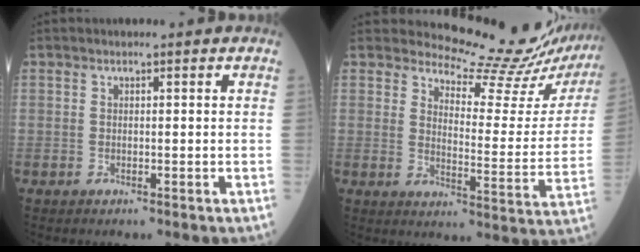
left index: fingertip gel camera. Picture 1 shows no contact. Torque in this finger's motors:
{"motor_torque": [0.77, -1.37, 0.17, -0.02]}